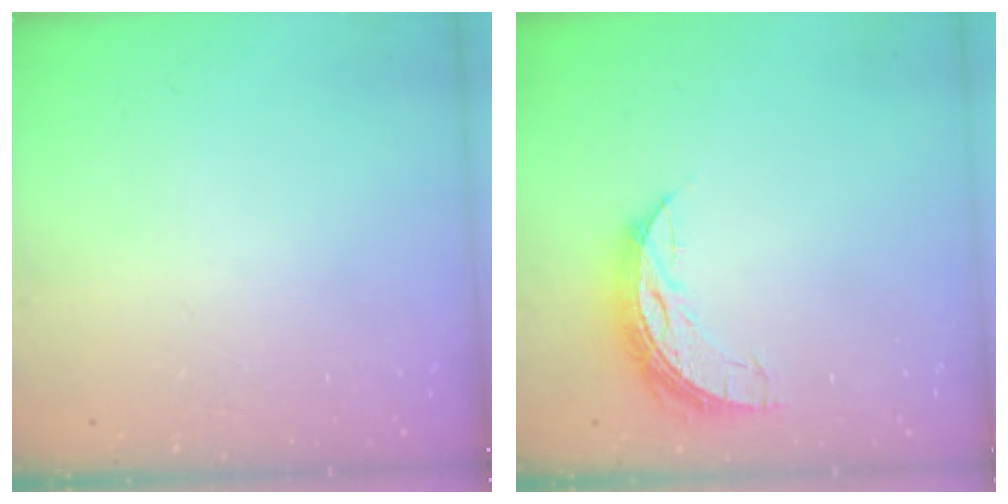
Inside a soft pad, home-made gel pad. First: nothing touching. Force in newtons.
{"total": 7.7, "press": 7.6, "slide": 0.6}